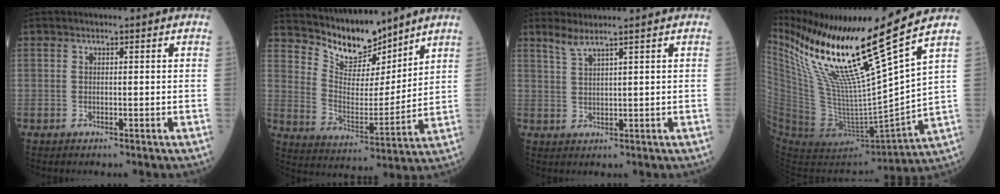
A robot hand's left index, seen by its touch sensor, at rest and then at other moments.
{"total": 10.3, "force": [9.5, 2.9, 2.7], "torque": [-0.057, -0.003, 0.181]}
{"total": 2.5, "force": [2.1, -0.6, 1.3], "torque": [-0.034, 0.001, 0.046]}
{"total": 21.4, "force": [14.2, -1.3, 16.0], "torque": [-0.278, -0.028, 0.262]}